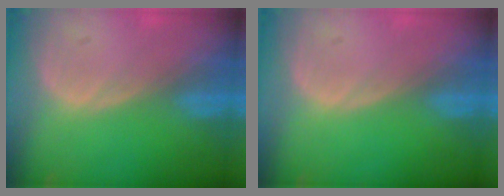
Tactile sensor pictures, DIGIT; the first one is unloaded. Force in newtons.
{"total": 0.0}